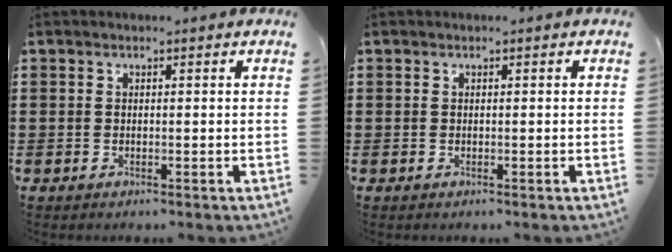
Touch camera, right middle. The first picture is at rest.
{"total": 0.0}